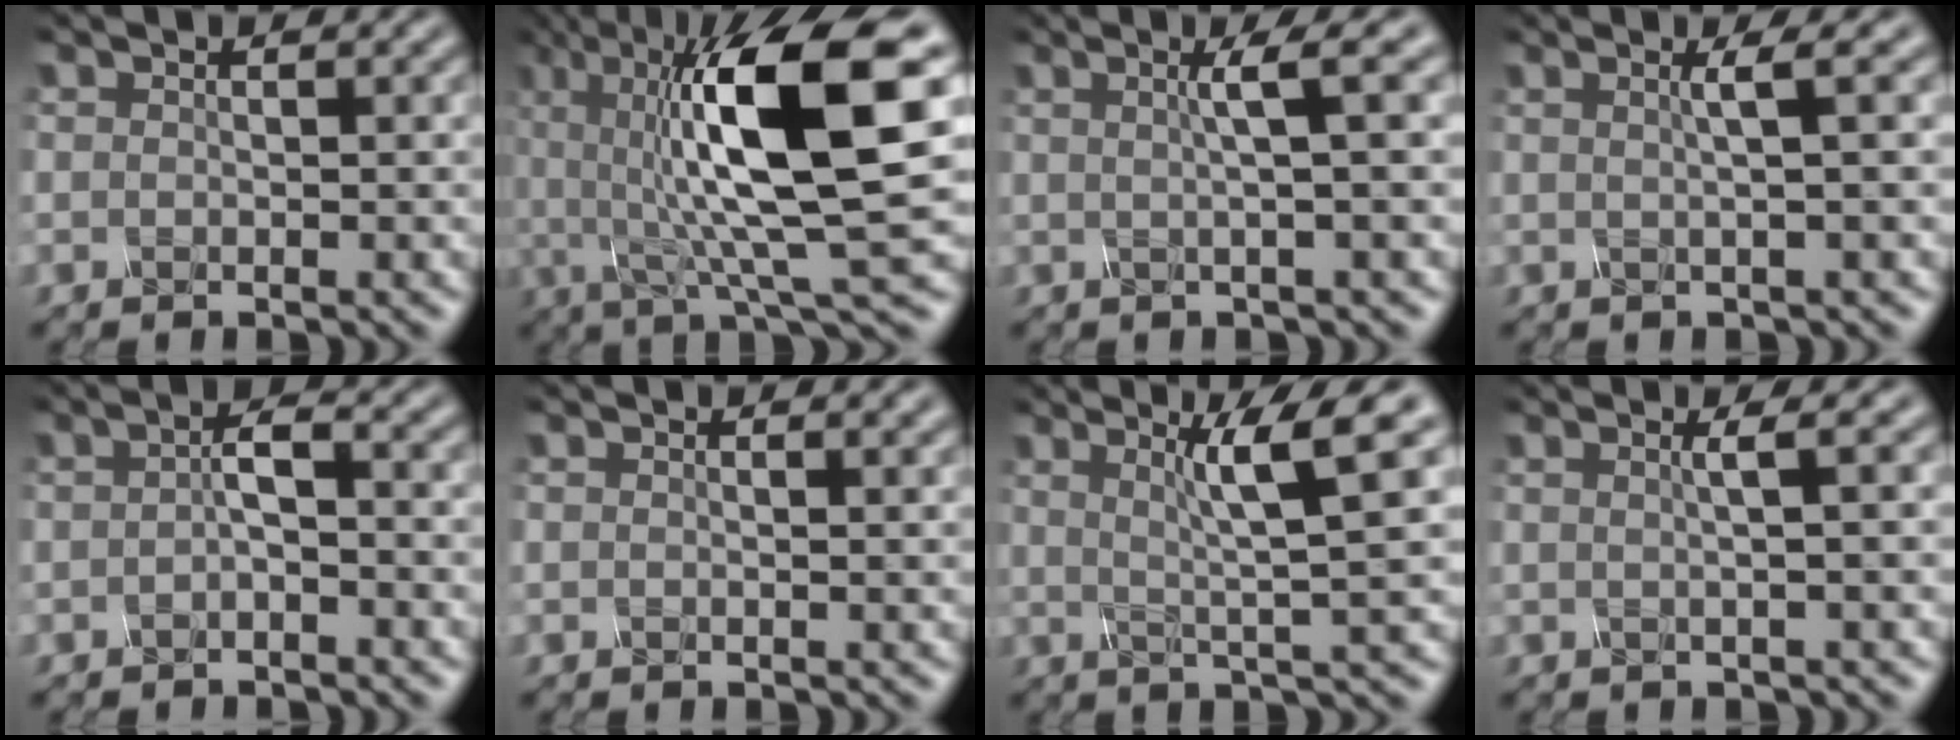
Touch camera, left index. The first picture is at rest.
{"total": 13.5, "force": [2.7, 3.2, 12.8], "torque": [-0.217, 0.007, 0.047]}
{"total": 3.8, "force": [0.9, 0.4, 3.7], "torque": [-0.055, 0.015, 0.008]}
{"total": 2.8, "force": [0.7, 0.5, 2.7], "torque": [-0.043, 0.012, 0.003]}
{"total": 1.8, "force": [-0.5, 0.5, 1.7], "torque": [-0.033, 0.007, -0.011]}
{"total": 1.5, "force": [0.9, 0.5, 1.1], "torque": [-0.007, 0.004, 0.004]}
{"total": 6.5, "force": [2.4, 0.4, 6.0], "torque": [-0.097, 0.012, 0.043]}
{"total": 2.4, "force": [0.6, 0.6, 2.3], "torque": [-0.034, 0.010, -0.005]}